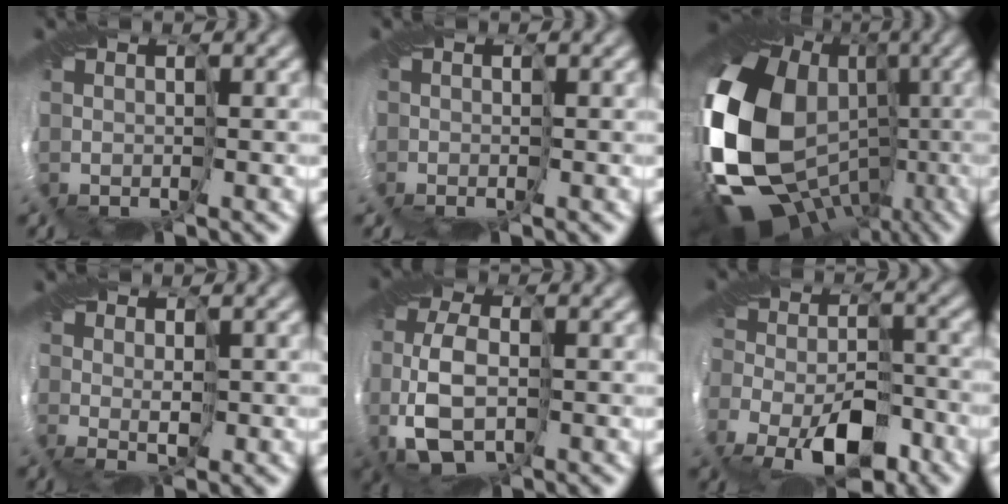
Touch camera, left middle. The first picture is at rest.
{"total": 0.5, "force": [-0.2, 0.2, -0.4], "torque": [0.008, -0.005, -0.007]}
{"total": 17.0, "force": [-4.3, 12.9, 10.2], "torque": [-0.217, -0.014, -0.085]}
{"total": 0.8, "force": [0.6, -0.5, 0.0], "torque": [0.002, 0.000, 0.011]}
{"total": 4.8, "force": [-2.2, 2.2, 3.6], "torque": [-0.074, -0.009, -0.041]}
{"total": 5.3, "force": [-3.3, 2.4, 3.3], "torque": [-0.050, -0.016, -0.055]}